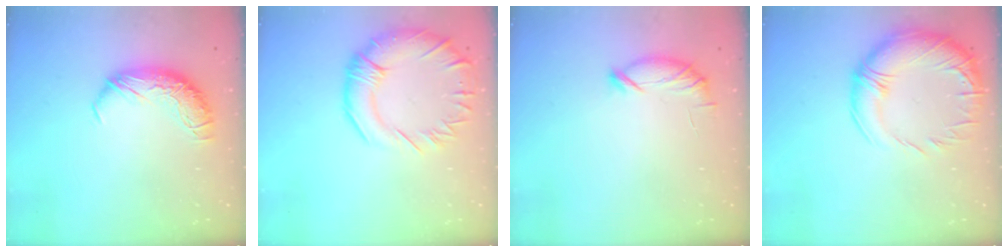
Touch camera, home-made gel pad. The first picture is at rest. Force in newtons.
{"total": 5.6, "press": 5.1, "slide": 2.3}
{"total": 6.3, "press": 6.3, "slide": 0.2}
{"total": 6.0, "press": 4.5, "slide": 4.0}